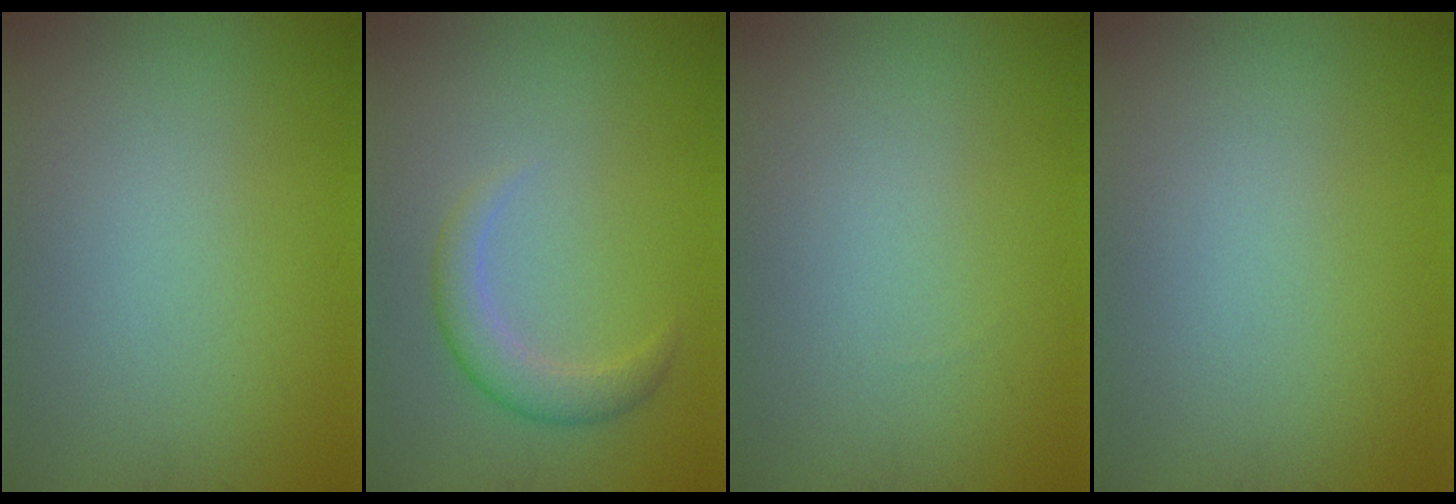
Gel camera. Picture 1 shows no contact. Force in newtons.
{"total": 2.4, "press": 2.4, "slide": 0.1}
{"total": 0.0}
{"total": 0.0}